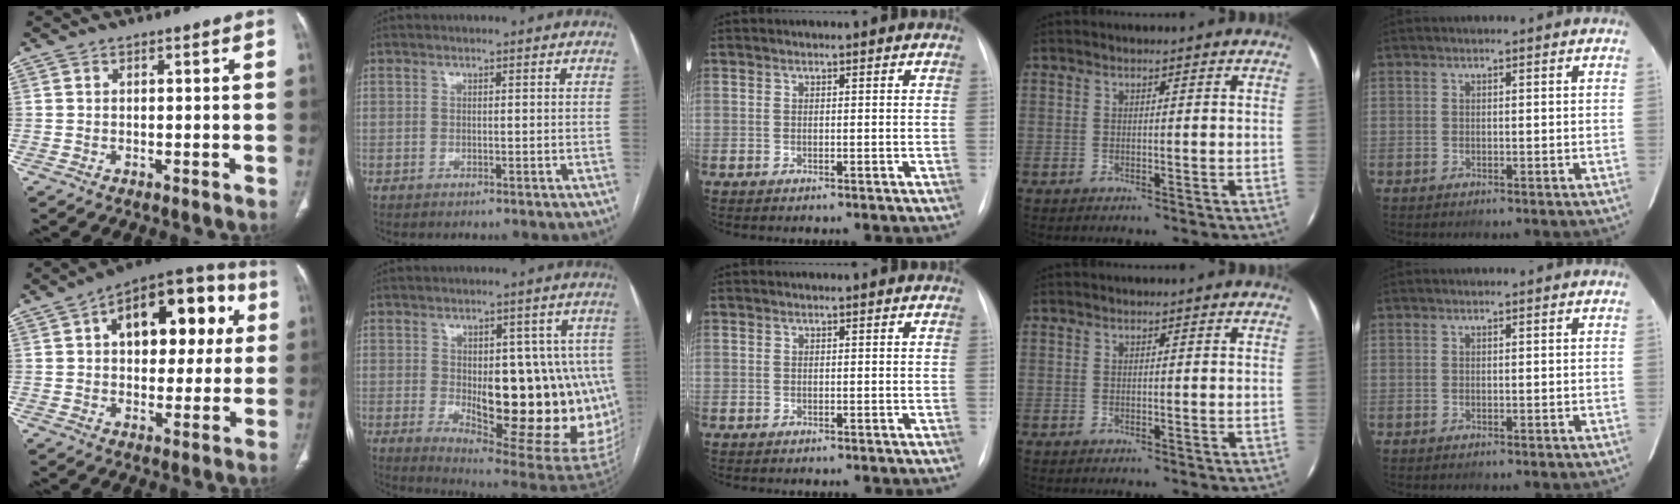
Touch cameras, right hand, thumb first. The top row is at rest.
{"thumb": {"total": 20.4, "force": [5.4, 11.4, 16.0], "torque": [-0.166, 0.025, 0.068]}, "index": {"total": 21.1, "force": [-2.3, 8.2, 19.3], "torque": [-0.171, 0.011, 0.000]}}